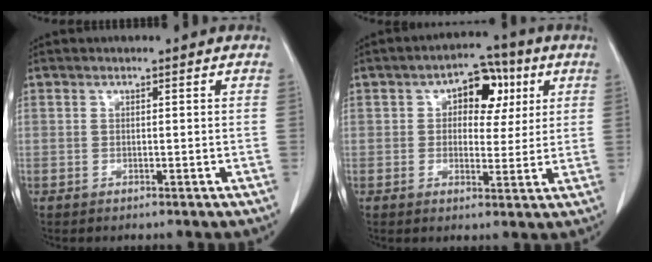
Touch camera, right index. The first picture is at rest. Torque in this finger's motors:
{"motor_torque": [0.24, 0.13, 0.11, 0.04]}